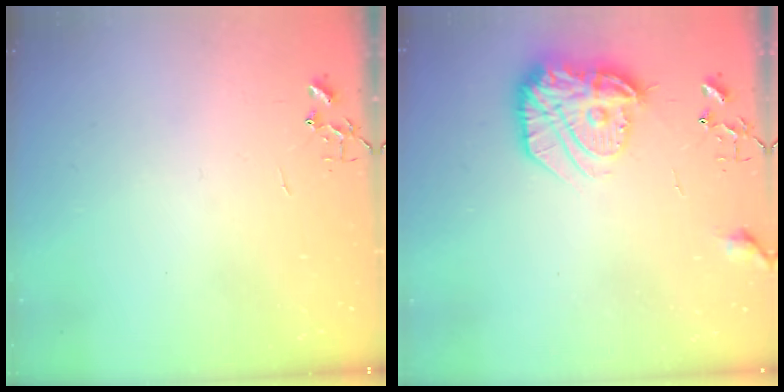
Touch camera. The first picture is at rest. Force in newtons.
{"total": 17.2, "press": 17.2, "slide": 1.1}